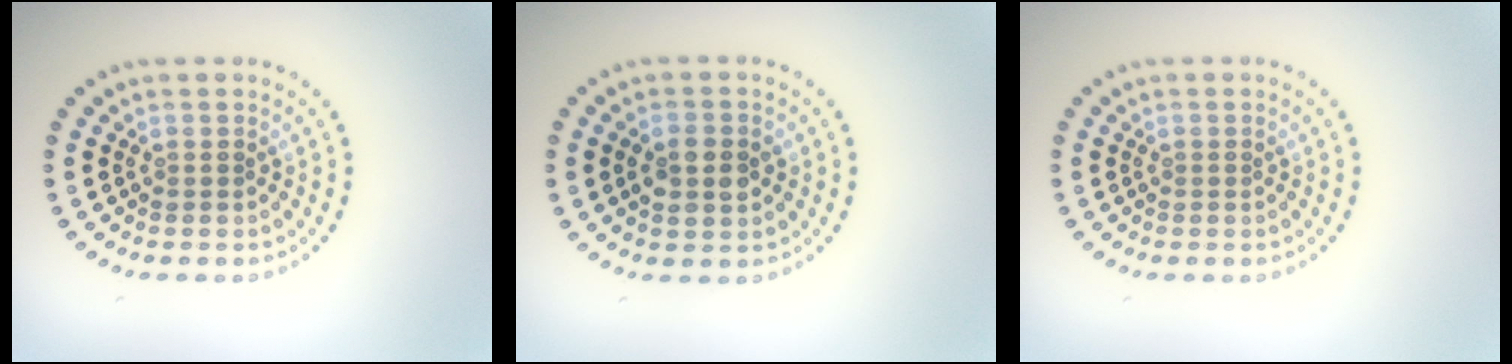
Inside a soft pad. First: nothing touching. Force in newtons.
{"total": 2.8, "press": 2.8, "slide": 0.2}
{"total": 0.0}